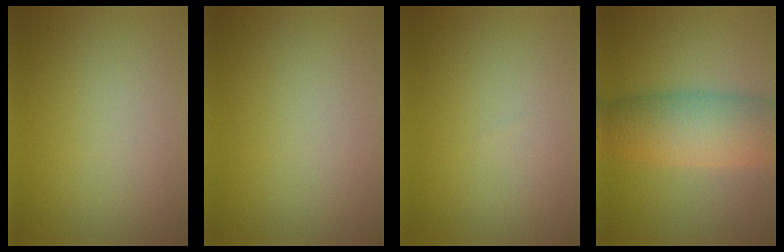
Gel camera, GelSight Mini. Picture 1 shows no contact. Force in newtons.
{"total": 0.0}
{"total": 0.0}
{"total": 7.8, "press": 7.8, "slide": 0.1}